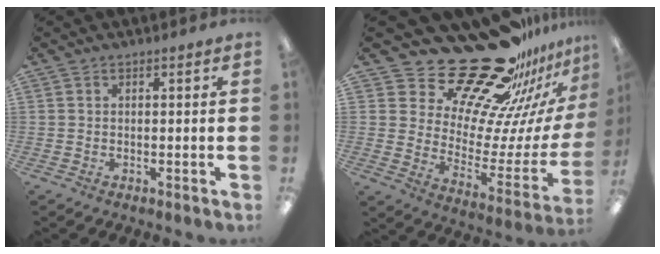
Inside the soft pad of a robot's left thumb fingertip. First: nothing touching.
{"total": 26.5, "force": [22.2, 9.8, 10.6], "torque": [-0.162, -0.168, 0.390]}